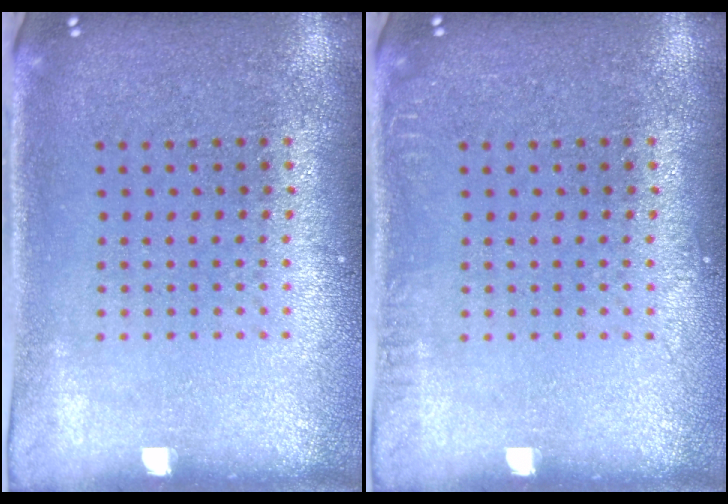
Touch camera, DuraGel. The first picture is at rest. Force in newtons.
{"total": 0.7, "press": 0.7, "slide": 0.1}